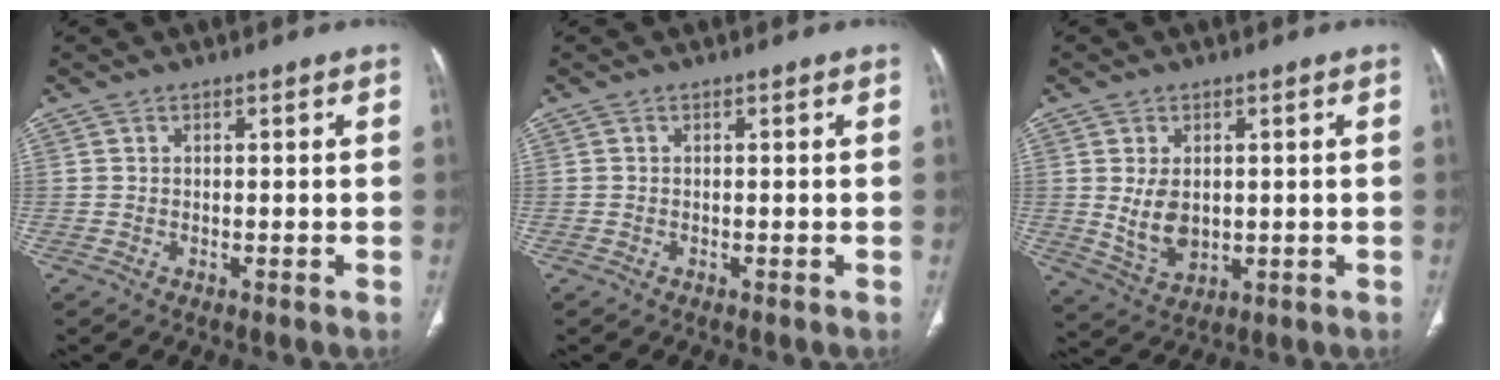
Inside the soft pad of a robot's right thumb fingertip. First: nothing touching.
{"total": 0.0}
{"total": 6.8, "force": [0.5, 4.6, 5.0], "torque": [-0.080, -0.014, 0.026]}